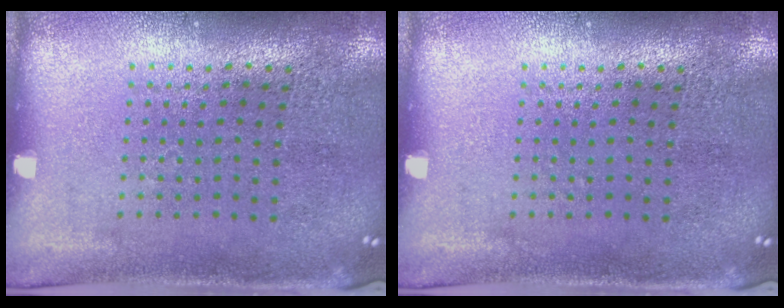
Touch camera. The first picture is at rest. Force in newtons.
{"total": 0.0}